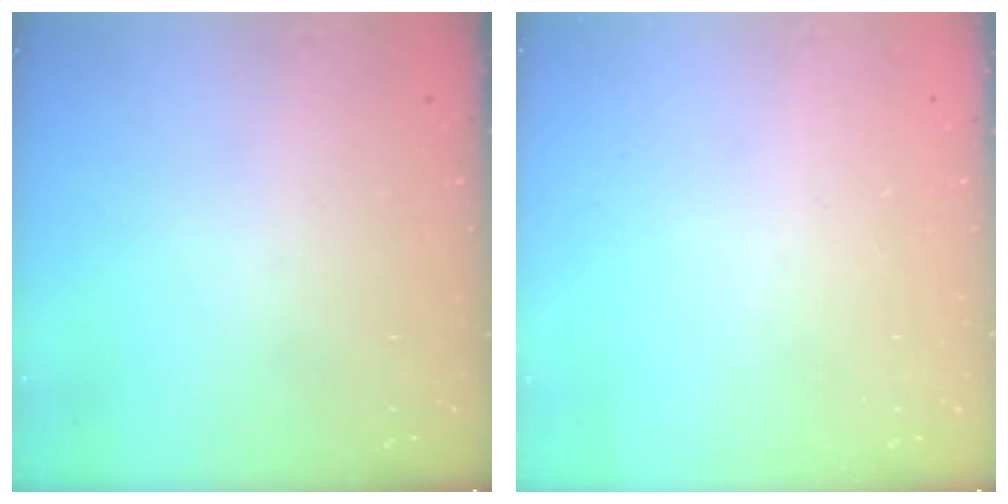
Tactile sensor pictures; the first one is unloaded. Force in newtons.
{"total": 0.0}